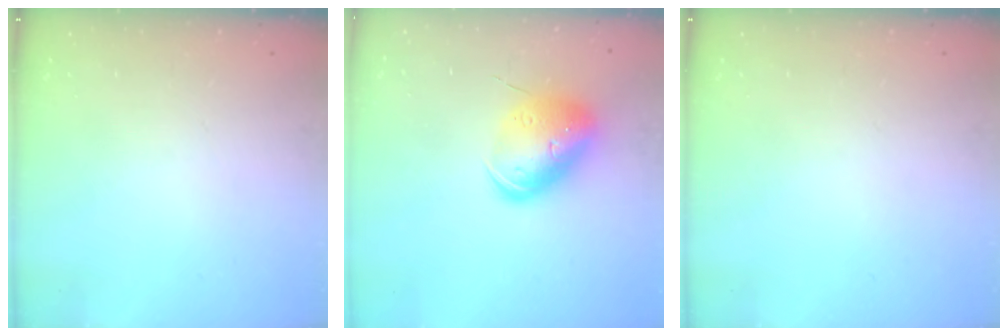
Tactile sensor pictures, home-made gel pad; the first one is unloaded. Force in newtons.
{"total": 14.1, "press": 13.9, "slide": 2.4}
{"total": 0.0}